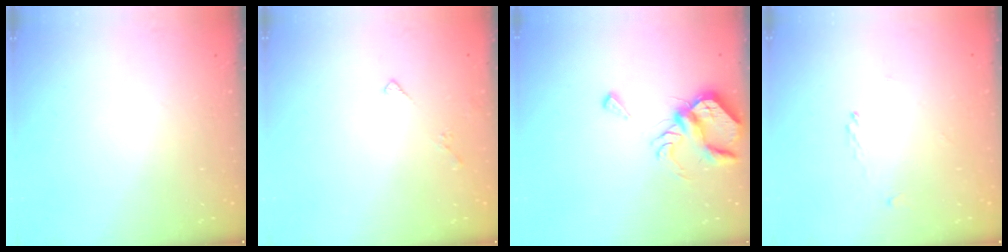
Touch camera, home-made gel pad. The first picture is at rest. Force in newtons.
{"total": 2.5, "press": 2.4, "slide": 0.5}
{"total": 7.1, "press": 7.1, "slide": 0.8}
{"total": 1.2, "press": 1.2, "slide": 0.3}